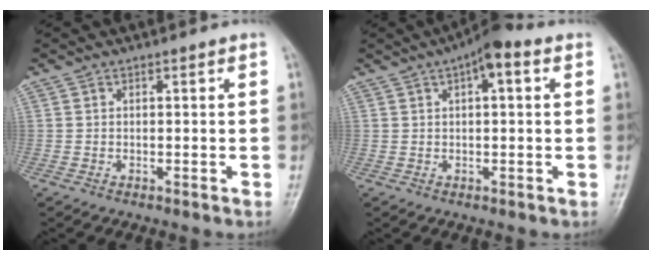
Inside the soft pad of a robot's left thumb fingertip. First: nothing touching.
{"total": 6.2, "force": [2.6, 2.2, 5.2], "torque": [-0.071, 0.014, 0.028]}